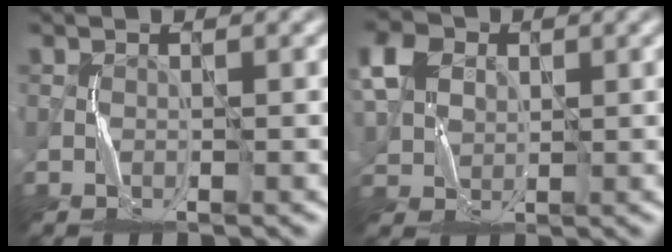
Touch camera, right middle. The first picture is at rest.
{"total": 4.4, "force": [2.0, 3.4, 1.9], "torque": [-0.050, 0.009, 0.036]}